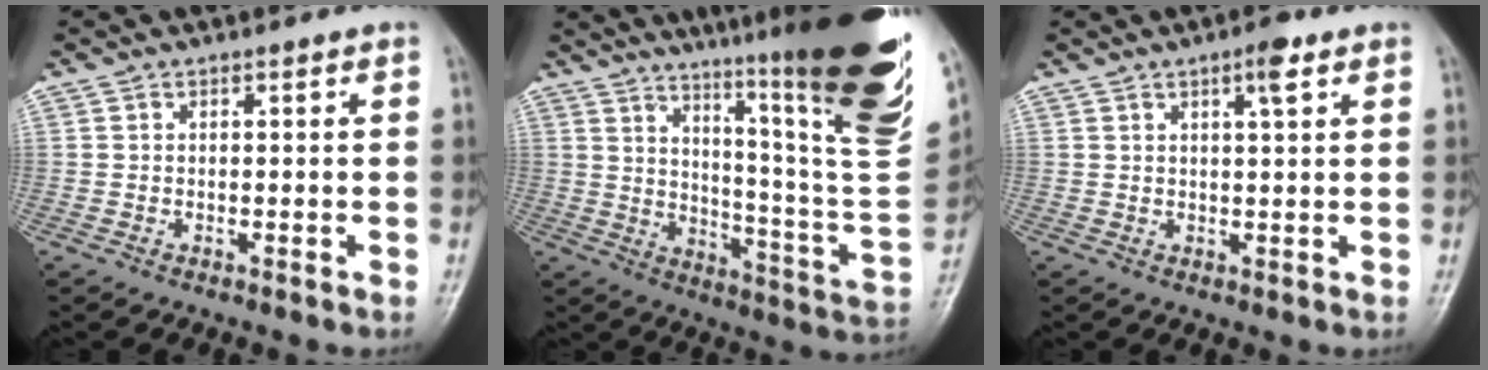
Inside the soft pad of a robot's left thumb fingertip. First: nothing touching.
{"total": 30.7, "force": [19.0, 3.1, 24.0], "torque": [-0.289, -0.108, 0.272]}
{"total": 3.7, "force": [2.0, 0.8, 3.0], "torque": [-0.045, -0.007, 0.030]}